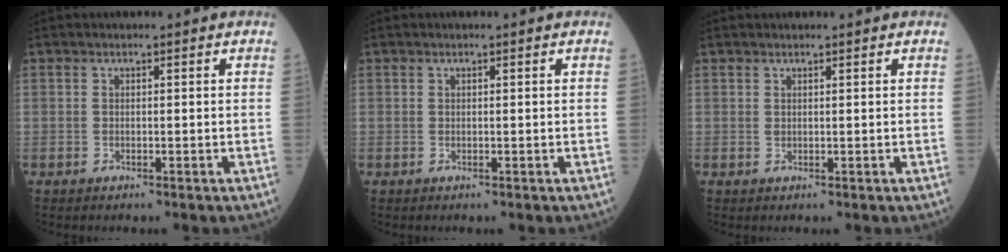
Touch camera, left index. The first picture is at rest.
{"total": 0.0}
{"total": 1.0, "force": [0.9, 0.3, 0.4], "torque": [-0.009, 0.014, 0.017]}